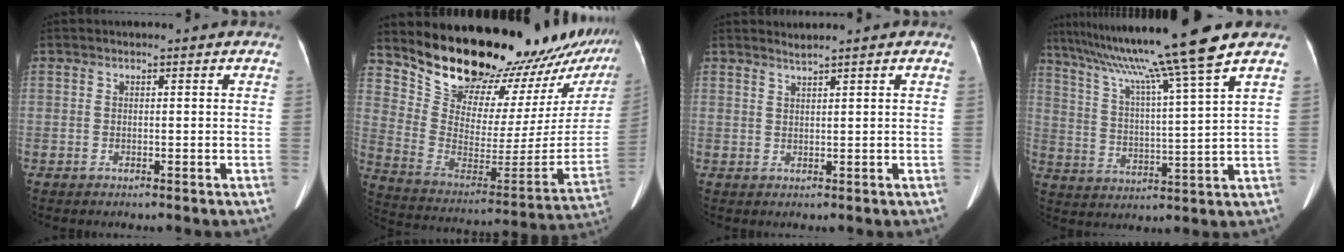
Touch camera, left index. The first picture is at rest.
{"total": 27.9, "force": [25.8, 5.5, 9.0], "torque": [-0.152, -0.126, 0.352]}
{"total": 1.2, "force": [1.0, -0.5, 0.3], "torque": [-0.016, -0.001, 0.026]}
{"total": 16.5, "force": [13.0, -3.6, 9.4], "torque": [-0.163, -0.015, 0.209]}